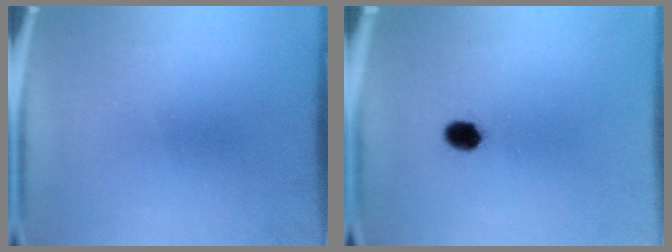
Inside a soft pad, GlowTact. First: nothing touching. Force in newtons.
{"total": 3.5}